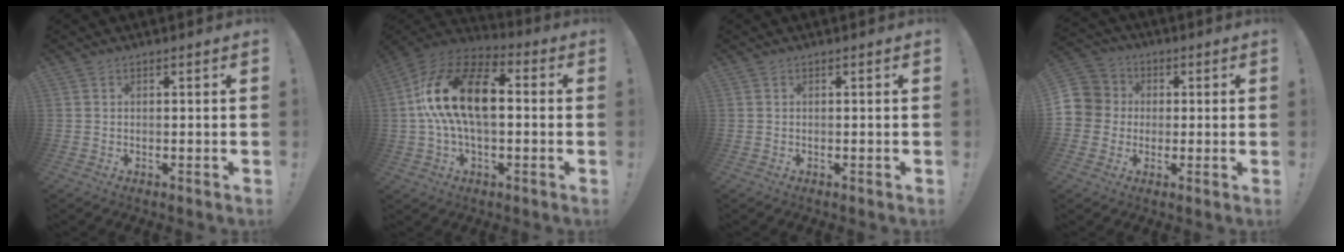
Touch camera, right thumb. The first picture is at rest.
{"total": 19.9, "force": [2.0, 11.6, 16.1], "torque": [-0.292, 0.019, 0.034]}
{"total": 0.0}
{"total": 8.0, "force": [0.2, 7.8, 1.8], "torque": [-0.033, 0.010, 0.008]}